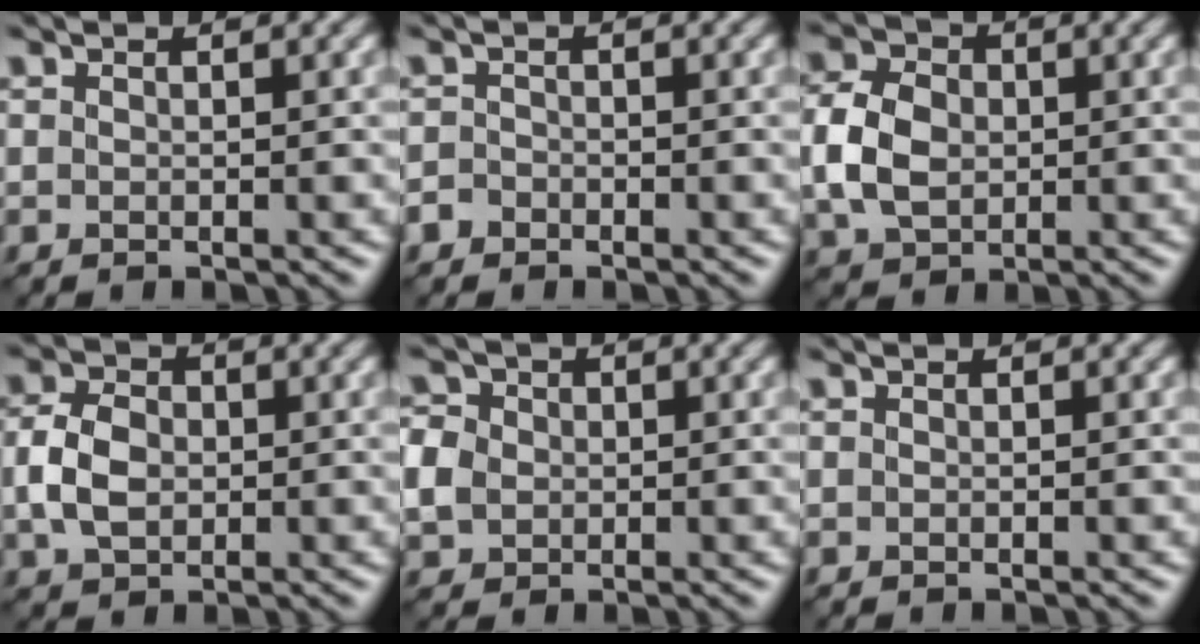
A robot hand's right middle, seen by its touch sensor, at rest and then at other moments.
{"total": 1.1, "force": [-0.8, 0.7, 0.1], "torque": [0.001, 0.003, -0.017]}
{"total": 5.9, "force": [-0.1, 4.6, 3.8], "torque": [-0.092, 0.007, -0.008]}
{"total": 4.6, "force": [-0.2, 3.4, 3.0], "torque": [-0.069, 0.005, -0.007]}
{"total": 4.4, "force": [0.1, 3.9, 2.1], "torque": [-0.059, 0.016, -0.004]}
{"total": 0.0}